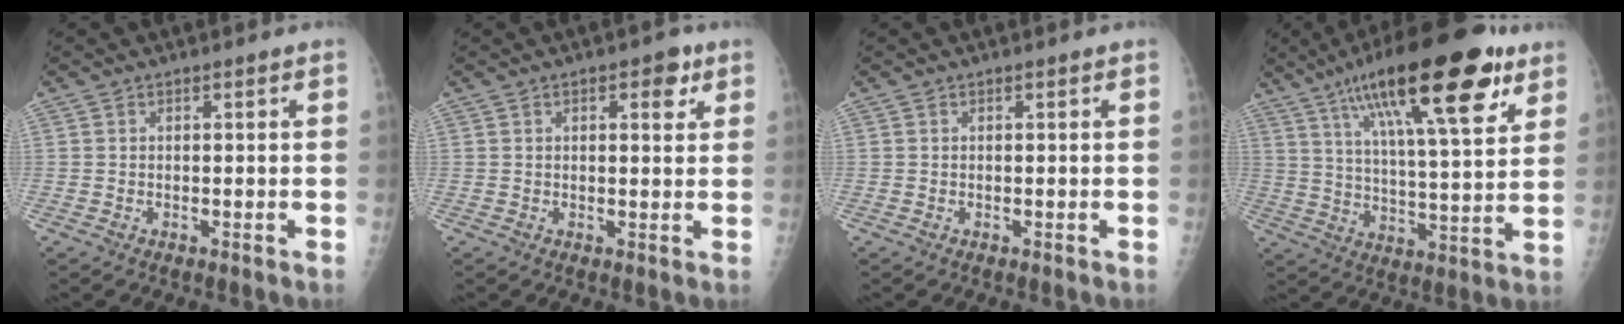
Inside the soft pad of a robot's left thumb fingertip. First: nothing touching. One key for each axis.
{"total": 4.3, "fx": 1.9, "fy": 2.0, "fz": 3.3, "tx": -0.029, "ty": -0.004, "tz": 0.021}
{"total": 0.0}
{"total": 25.3, "fx": 13.8, "fy": 6.9, "fz": 20.0, "tx": -0.309, "ty": -0.020, "tz": 0.221}